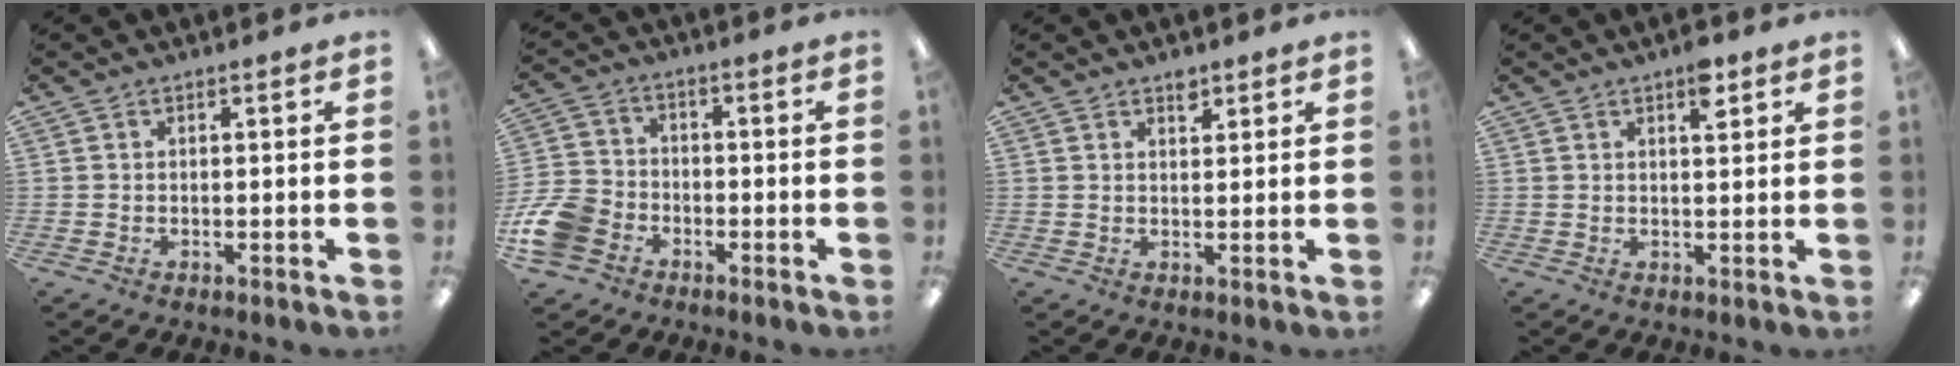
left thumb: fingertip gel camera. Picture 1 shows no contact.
{"total": 10.4, "force": [-4.9, 7.6, 5.1], "torque": [-0.114, 0.037, -0.089]}
{"total": 2.6, "force": [1.9, 1.4, 1.0], "torque": [0.002, -0.009, 0.030]}
{"total": 4.5, "force": [2.7, 1.8, 3.1], "torque": [-0.035, -0.009, 0.040]}